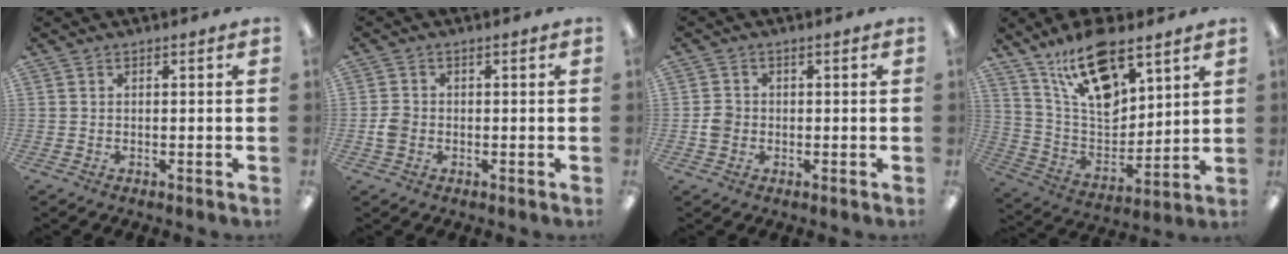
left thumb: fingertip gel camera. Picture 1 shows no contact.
{"total": 2.9, "force": [-0.7, 2.4, 1.5], "torque": [-0.025, 0.006, -0.013]}
{"total": 2.8, "force": [-0.4, 2.6, 1.0], "torque": [-0.018, 0.004, -0.009]}
{"total": 18.1, "force": [11.6, 8.1, 11.2], "torque": [-0.203, -0.062, 0.202]}